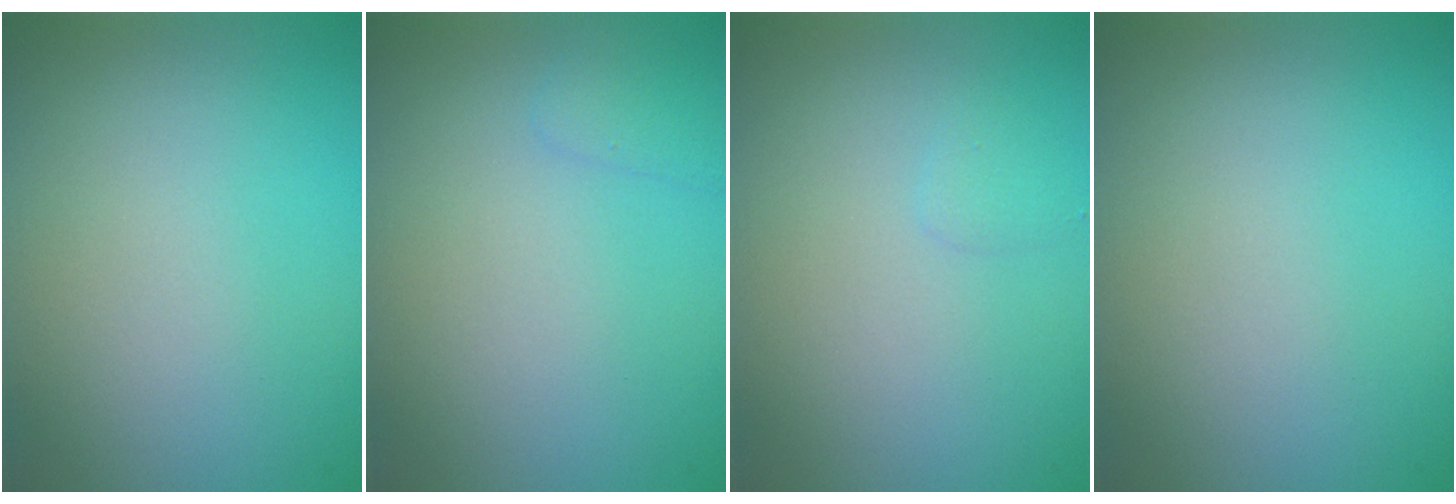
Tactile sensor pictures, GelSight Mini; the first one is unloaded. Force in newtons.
{"total": 1.0, "press": 1.0, "slide": 0.1}
{"total": 0.7, "press": 0.7, "slide": 0.0}
{"total": 0.0}